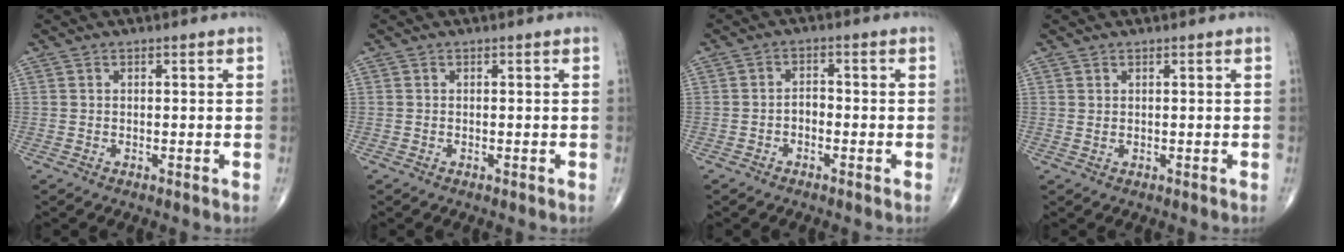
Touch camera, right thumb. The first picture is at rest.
{"total": 0.0}
{"total": 2.3, "force": [-1.0, 1.5, 1.5], "torque": [-0.018, 0.012, -0.022]}
{"total": 0.6, "force": [0.4, 0.2, 0.4], "torque": [-0.010, -0.002, 0.008]}